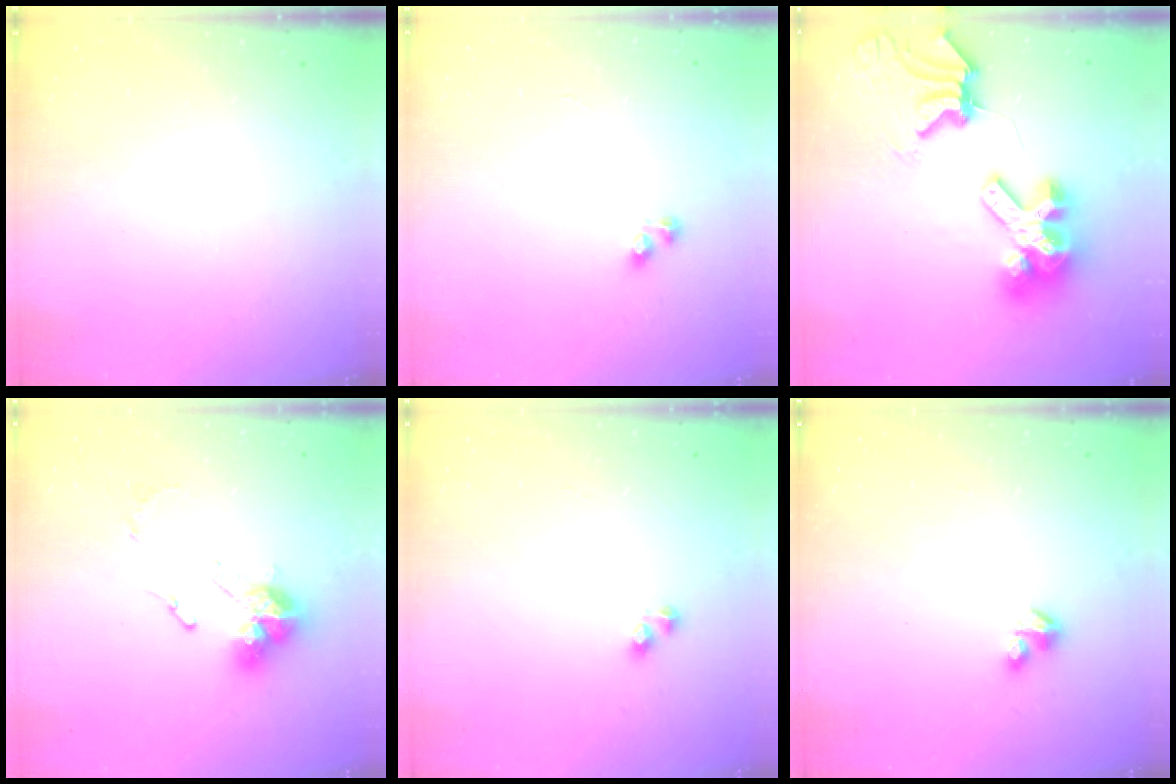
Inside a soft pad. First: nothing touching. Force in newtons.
{"total": 2.0, "press": 2.0, "slide": 0.3}
{"total": 15.2, "press": 15.1, "slide": 2.0}
{"total": 12.3, "press": 12.3, "slide": 1.2}
{"total": 2.5, "press": 2.5, "slide": 0.2}
{"total": 3.5, "press": 3.5, "slide": 0.4}